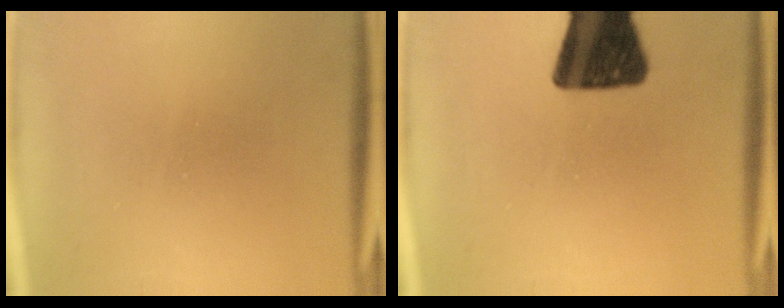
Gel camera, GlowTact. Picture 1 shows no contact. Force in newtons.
{"total": 16.1}